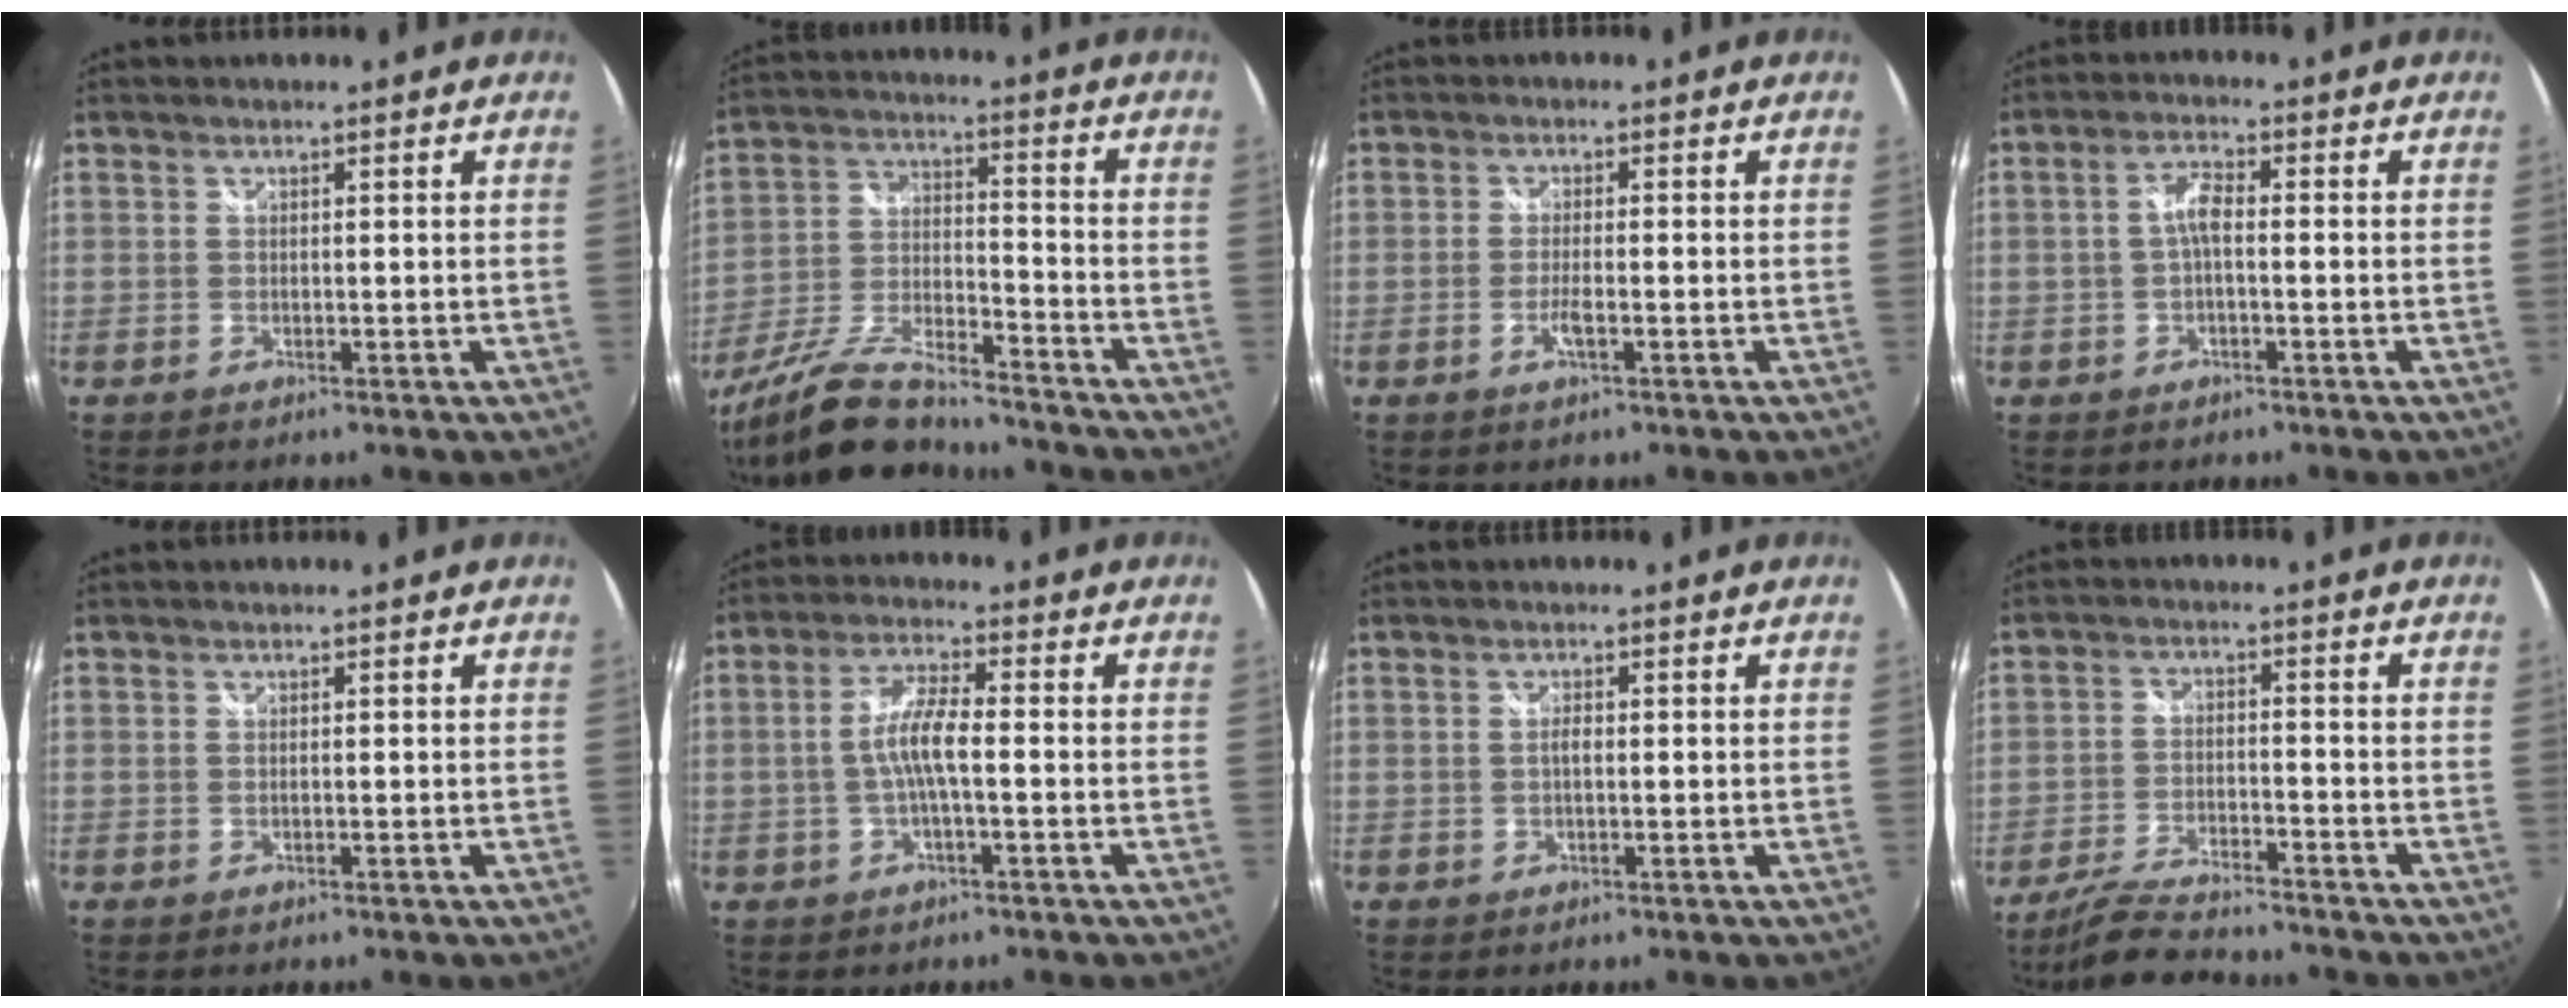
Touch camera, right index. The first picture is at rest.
{"total": 16.3, "force": [-14.0, 3.0, 7.7], "torque": [-0.172, -0.023, -0.257]}
{"total": 2.8, "force": [-1.2, 0.4, 2.4], "torque": [-0.051, -0.003, -0.024]}
{"total": 3.1, "force": [-0.6, 0.9, 2.9], "torque": [-0.061, 0.010, -0.013]}
{"total": 0.0}
{"total": 5.7, "force": [-1.0, 0.9, 5.6], "torque": [-0.114, 0.008, -0.018]}
{"total": 1.1, "force": [0.0, 0.5, 1.0], "torque": [-0.018, 0.002, -0.003]}
{"total": 10.8, "force": [-9.6, 1.7, 4.4], "torque": [-0.113, -0.018, -0.173]}